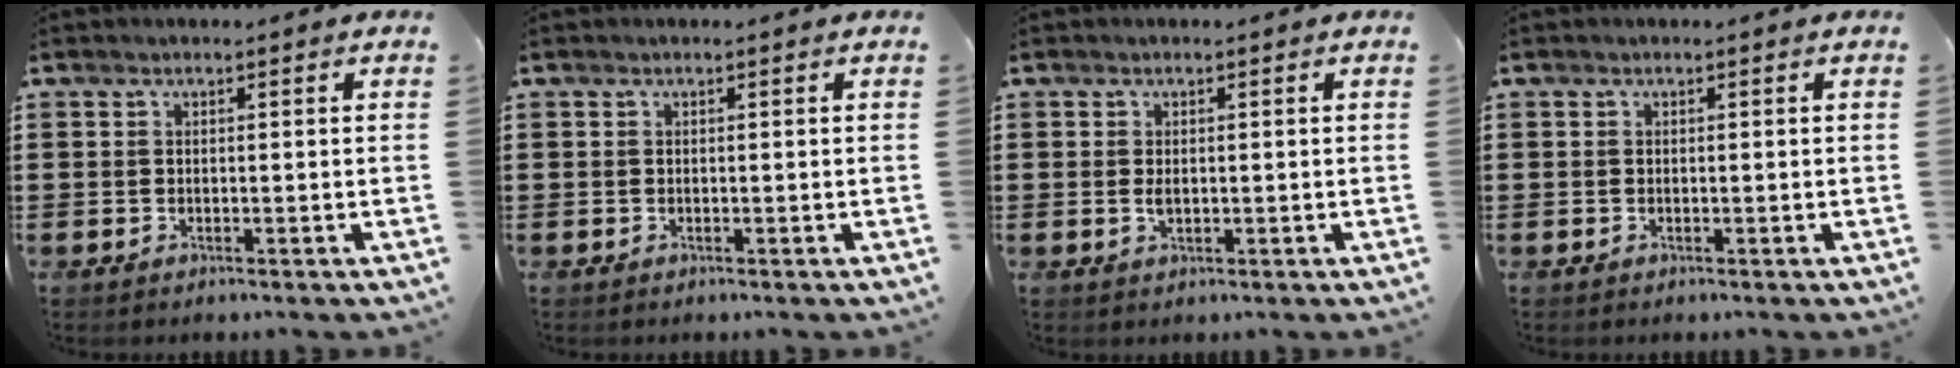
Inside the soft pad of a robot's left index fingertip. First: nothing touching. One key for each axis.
{"total": 0.0}
{"total": 1.5, "fx": 0.1, "fy": 0.7, "fz": 1.3, "tx": -0.027, "ty": 0.001, "tz": 0.001}
{"total": 0.0}